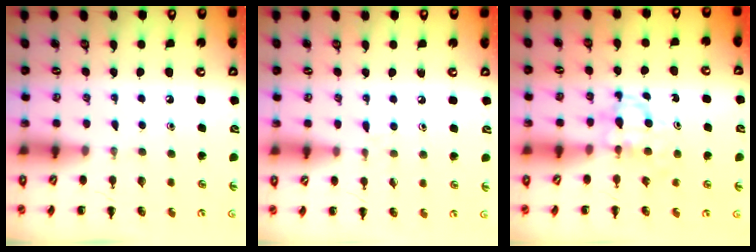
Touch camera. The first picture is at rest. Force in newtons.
{"total": 3.0, "press": 2.7, "slide": 1.4}
{"total": 4.9, "press": 4.8, "slide": 0.9}